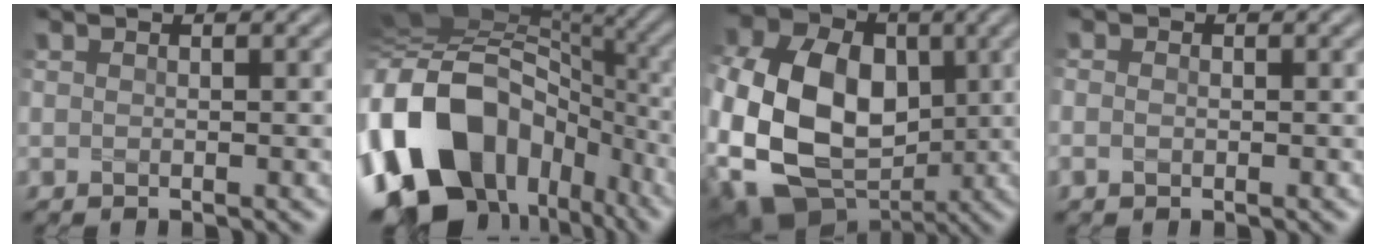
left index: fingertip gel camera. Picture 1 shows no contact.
{"total": 17.7, "force": [-5.7, 13.1, 10.4], "torque": [-0.230, 0.000, -0.106]}
{"total": 15.7, "force": [-1.9, 11.8, 10.2], "torque": [-0.222, -0.004, -0.028]}
{"total": 0.9, "force": [-0.2, 0.6, 0.6], "torque": [-0.014, 0.003, -0.007]}